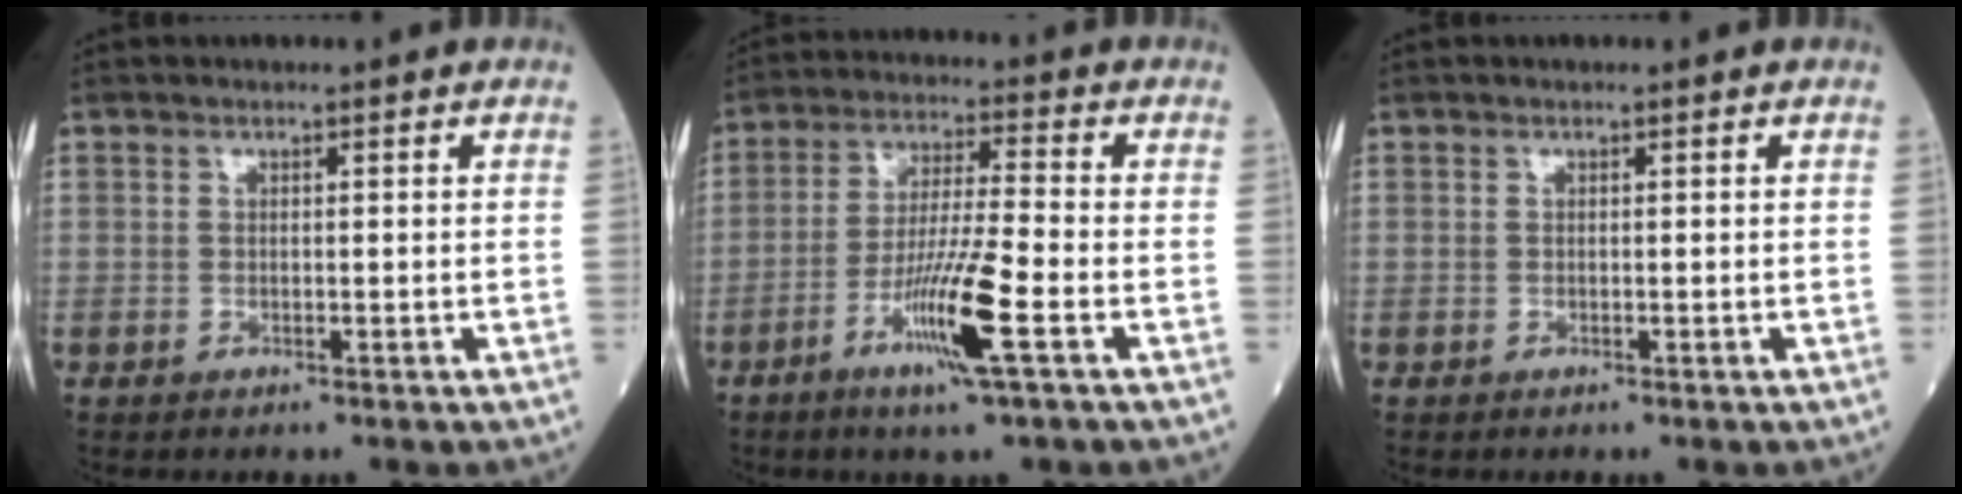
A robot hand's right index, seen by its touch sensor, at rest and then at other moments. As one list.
[{"total": 10.3, "force": [-4.4, -0.5, 9.3], "torque": [-0.179, -0.014, -0.085]}, {"total": 0.0}]